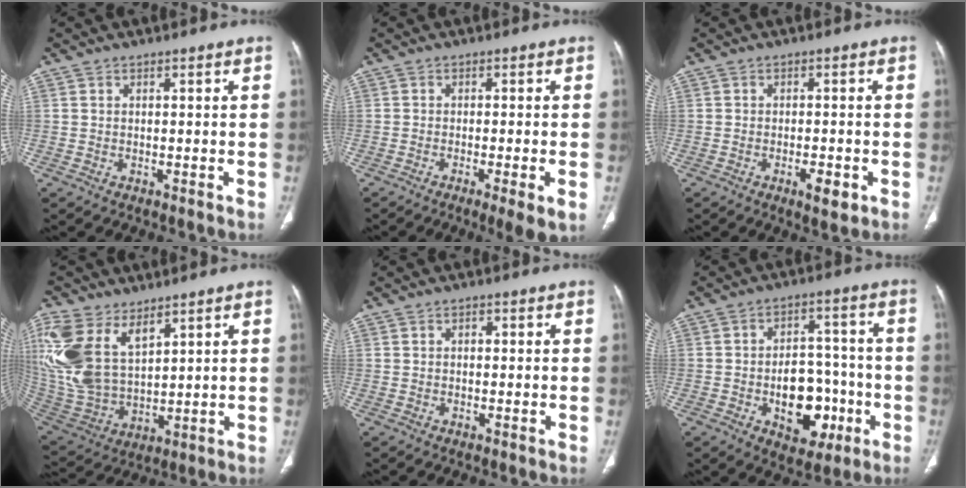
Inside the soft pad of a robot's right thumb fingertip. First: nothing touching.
{"total": 5.5, "force": [-2.3, 0.7, 5.0], "torque": [-0.082, -0.011, -0.037]}
{"total": 3.7, "force": [-1.6, 1.3, 3.1], "torque": [-0.046, 0.002, -0.021]}
{"total": 18.7, "force": [8.9, 10.5, 12.6], "torque": [-0.280, -0.026, 0.193]}
{"total": 1.0, "force": [0.2, 0.7, 0.7], "torque": [-0.012, 0.005, 0.003]}
{"total": 13.3, "force": [-4.0, 8.7, 9.2], "torque": [-0.088, 0.039, -0.049]}